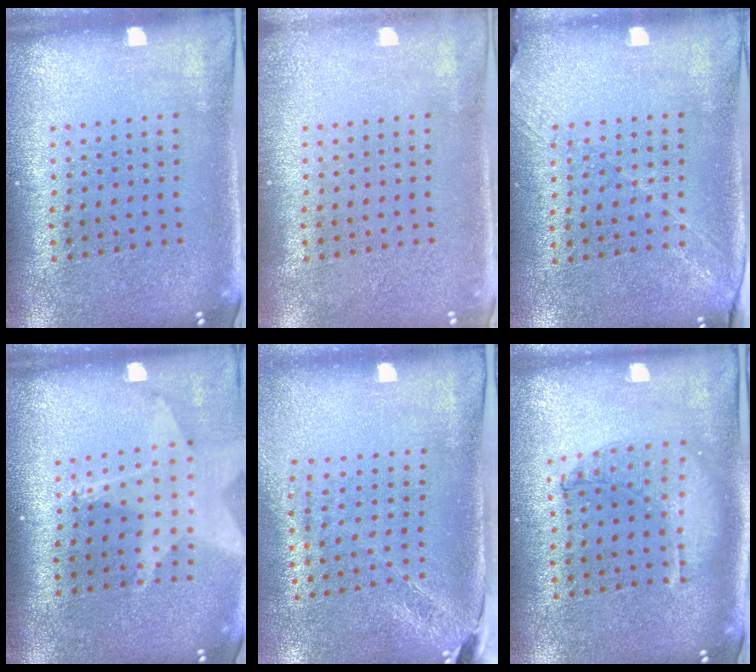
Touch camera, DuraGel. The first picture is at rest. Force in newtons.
{"total": 0.9, "press": 0.8, "slide": 0.2}
{"total": 1.2, "press": 1.1, "slide": 0.6}
{"total": 1.8, "press": 1.5, "slide": 1.0}
{"total": 1.8, "press": 1.5, "slide": 1.1}
{"total": 1.0, "press": 1.0, "slide": 0.2}